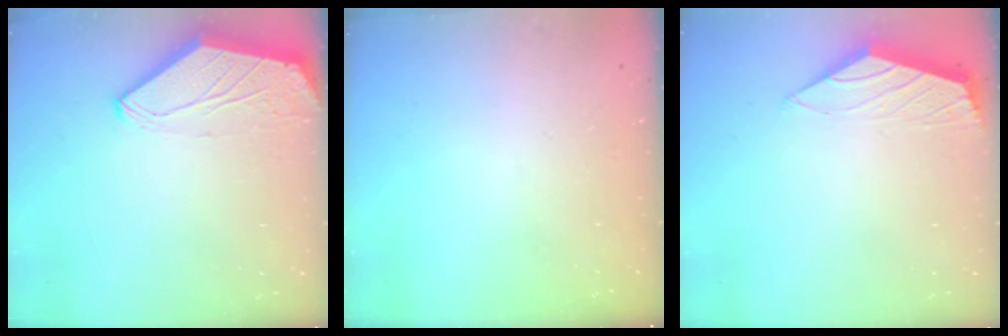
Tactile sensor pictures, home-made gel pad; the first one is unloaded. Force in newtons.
{"total": 0.0}
{"total": 1.5, "press": 1.4, "slide": 0.4}